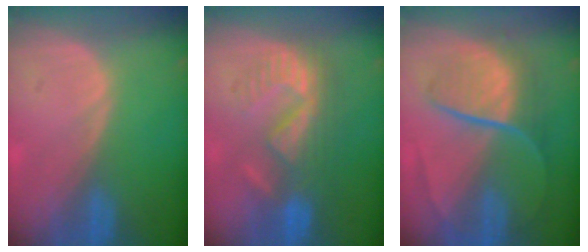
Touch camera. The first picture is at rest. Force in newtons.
{"total": 8.7, "press": 8.2, "slide": 3.0}
{"total": 9.2, "press": 7.6, "slide": 5.2}